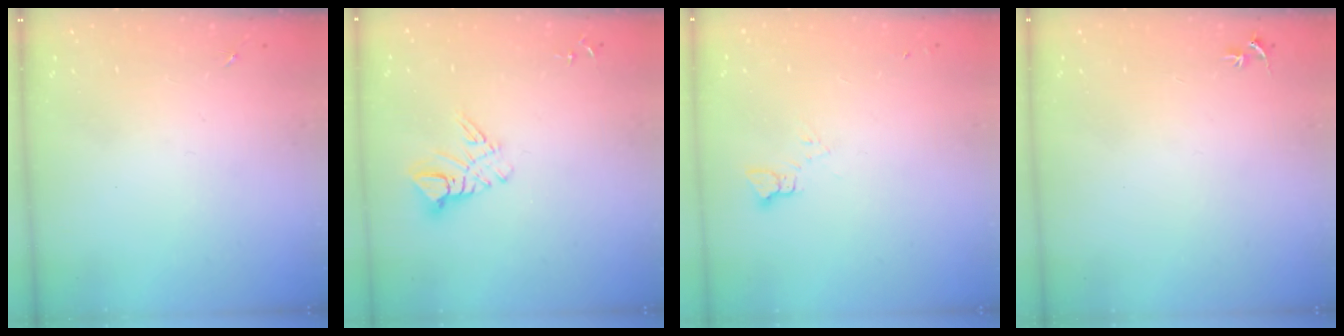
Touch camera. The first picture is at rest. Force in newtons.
{"total": 8.9, "press": 8.8, "slide": 0.9}
{"total": 4.1, "press": 4.0, "slide": 0.4}
{"total": 2.7, "press": 2.7, "slide": 0.3}